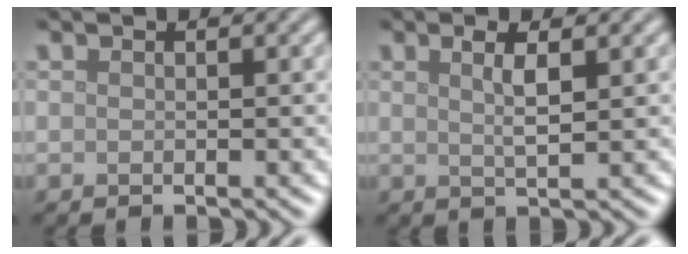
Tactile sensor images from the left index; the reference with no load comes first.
{"total": 2.4, "force": [0.9, 0.6, 2.2], "torque": [-0.035, 0.001, 0.015]}